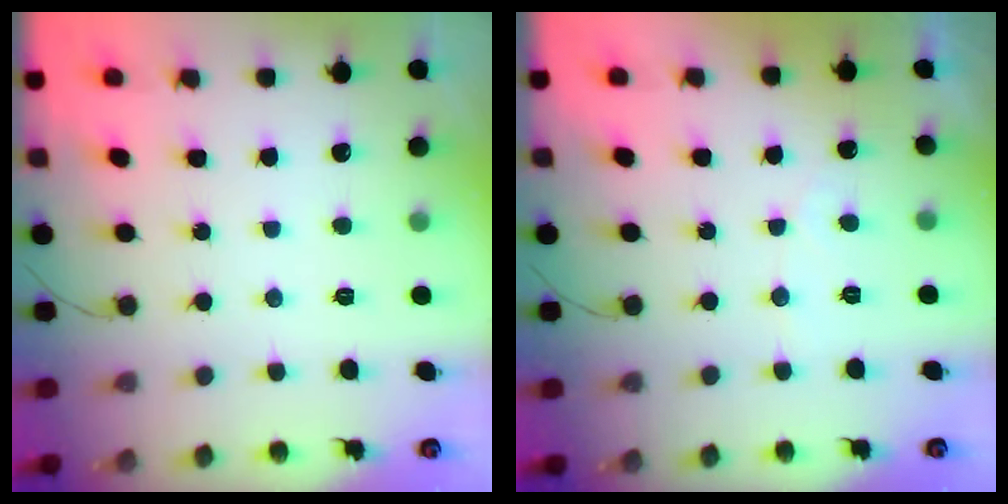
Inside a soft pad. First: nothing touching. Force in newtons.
{"total": 2.7, "press": 2.7, "slide": 0.1}